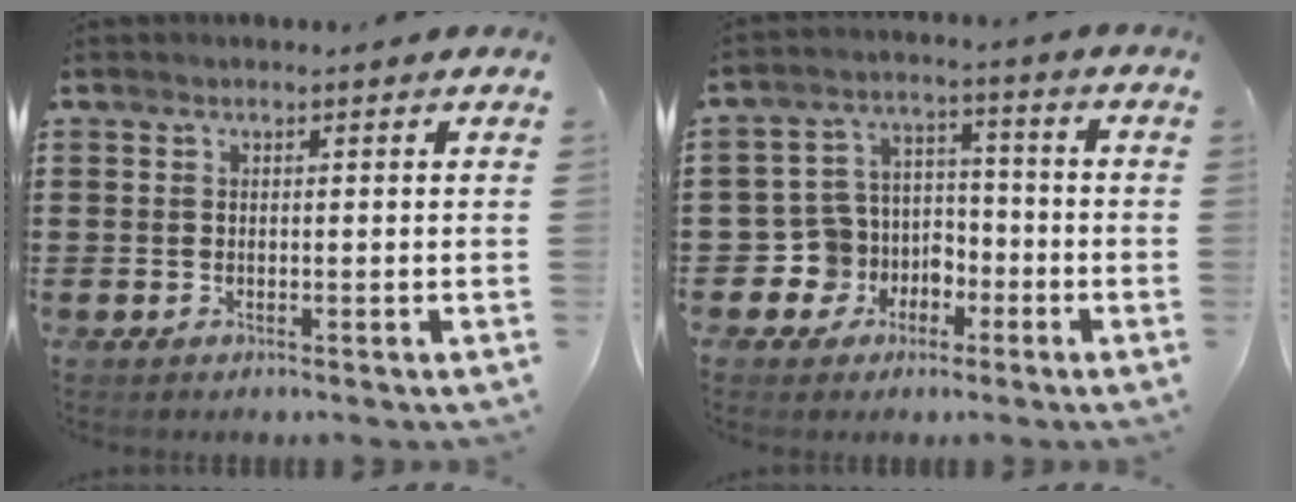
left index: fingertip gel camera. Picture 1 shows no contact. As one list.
[{"total": 6.9, "force": [-2.4, 6.4, 0.7], "torque": [-0.058, 0.000, -0.045]}]